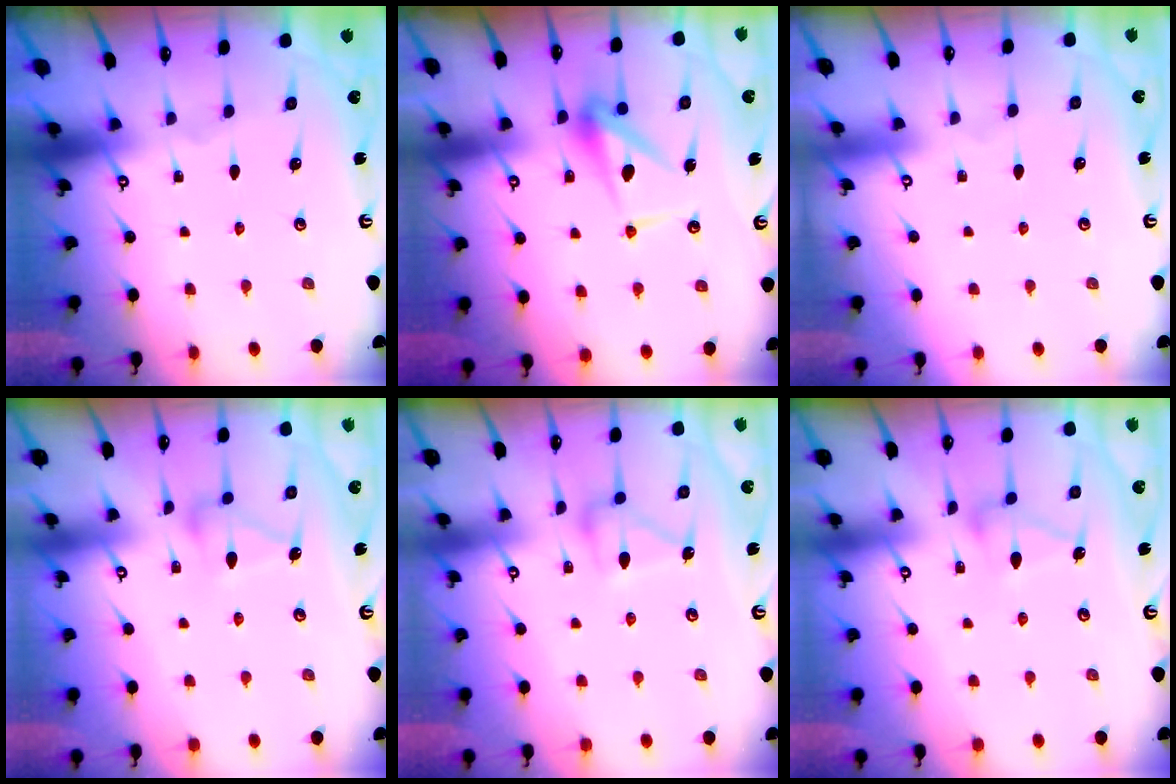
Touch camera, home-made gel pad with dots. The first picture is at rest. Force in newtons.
{"total": 10.0, "press": 10.0, "slide": 0.2}
{"total": 3.9, "press": 3.9, "slide": 0.1}
{"total": 9.5, "press": 9.4, "slide": 0.5}
{"total": 12.6, "press": 12.6, "slide": 0.4}
{"total": 9.2, "press": 9.2, "slide": 0.4}